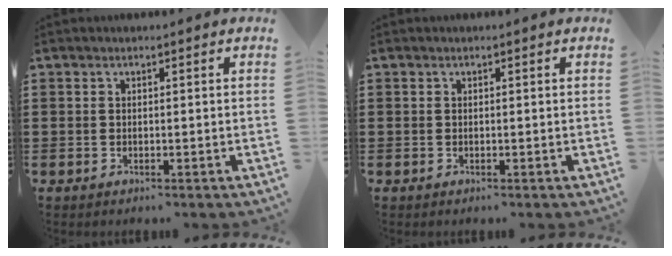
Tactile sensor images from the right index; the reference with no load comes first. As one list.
[{"total": 0.0}]